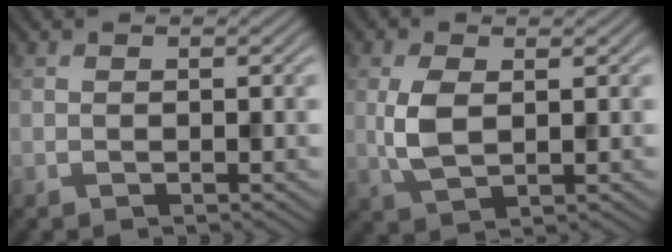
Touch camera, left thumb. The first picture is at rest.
{"total": 4.2, "force": [0.6, 2.2, 3.5], "torque": [-0.086, -0.001, 0.016]}